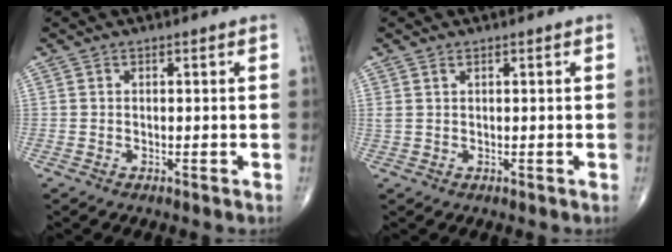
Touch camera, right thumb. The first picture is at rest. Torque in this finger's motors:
{"motor_torque": [-0.03, -0.66, 0.24, 0.30, -0.01]}